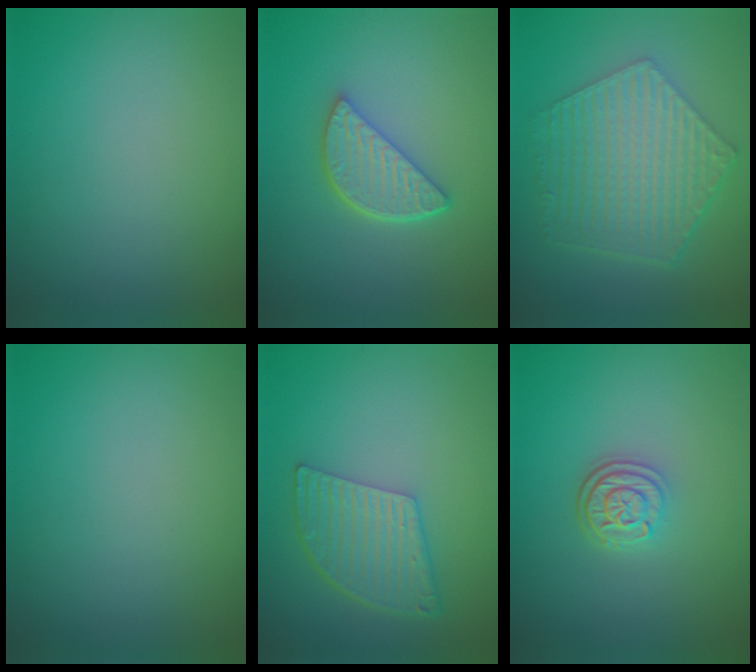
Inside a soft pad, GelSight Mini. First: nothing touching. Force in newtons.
{"total": 3.9, "press": 3.2, "slide": 2.3}
{"total": 6.8, "press": 4.8, "slide": 4.7}
{"total": 0.0}
{"total": 5.4, "press": 3.9, "slide": 3.7}
{"total": 3.0, "press": 2.4, "slide": 1.8}